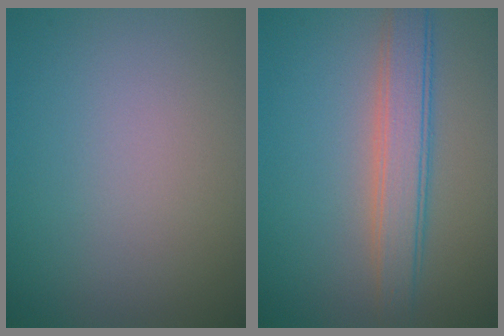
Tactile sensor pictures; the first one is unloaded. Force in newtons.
{"total": 3.6, "press": 3.6, "slide": 0.1}